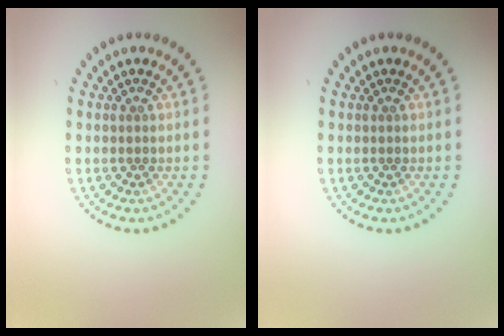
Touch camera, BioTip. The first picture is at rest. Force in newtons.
{"total": 0.0}